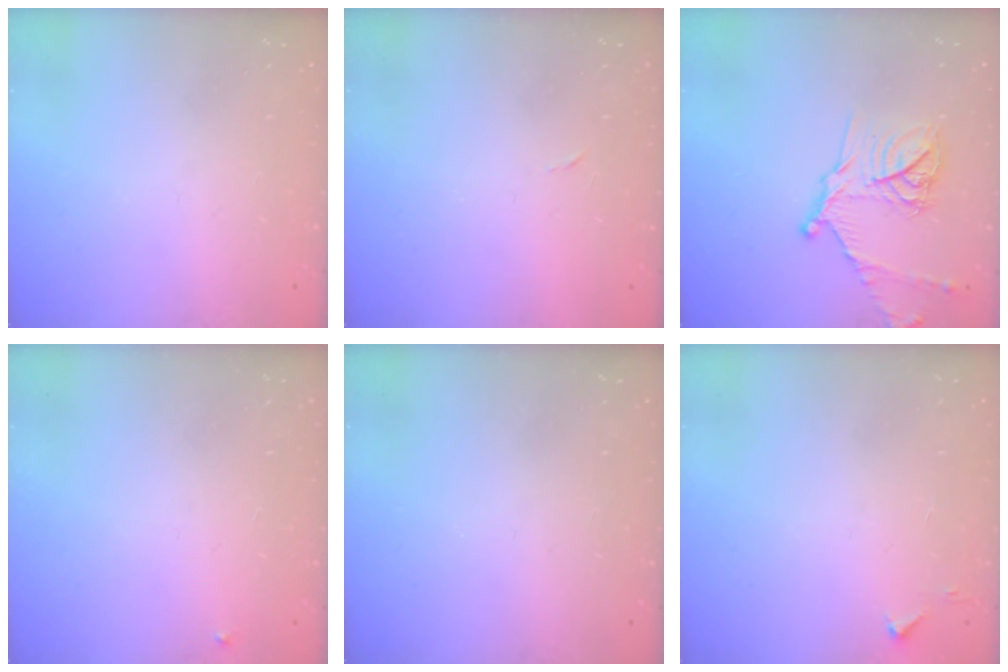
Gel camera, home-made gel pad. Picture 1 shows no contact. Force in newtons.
{"total": 2.4, "press": 2.4, "slide": 0.4}
{"total": 15.4, "press": 15.4, "slide": 1.1}
{"total": 2.7, "press": 2.7, "slide": 0.2}
{"total": 0.0}
{"total": 2.8, "press": 2.8, "slide": 0.4}